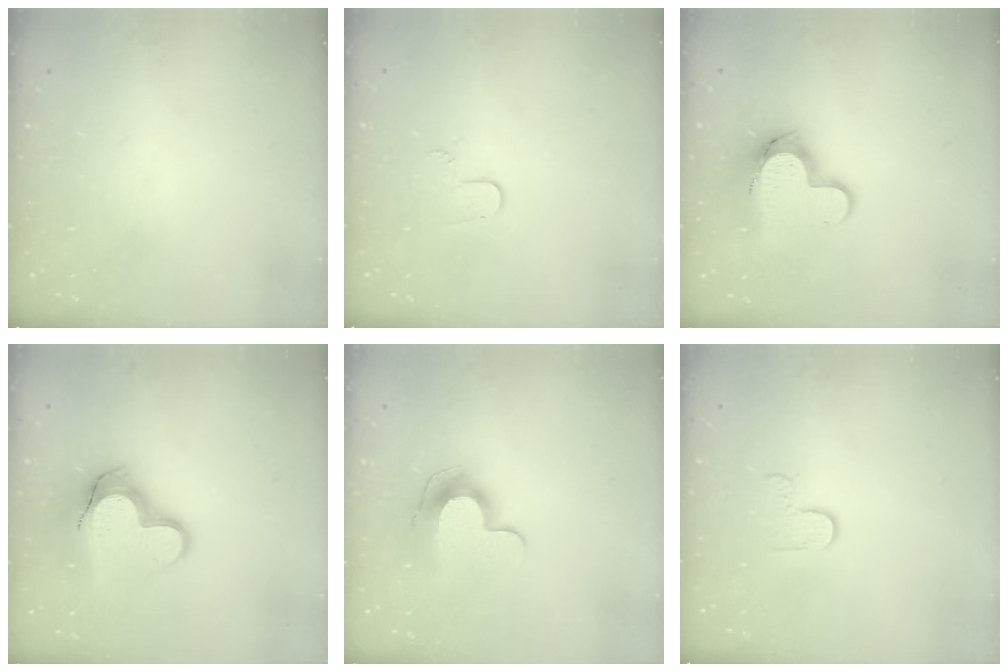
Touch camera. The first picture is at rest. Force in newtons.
{"total": 3.8, "press": 3.8, "slide": 0.4}
{"total": 11.9, "press": 11.8, "slide": 1.1}
{"total": 16.2, "press": 16.2, "slide": 1.3}
{"total": 10.2, "press": 10.2, "slide": 0.1}
{"total": 2.7, "press": 2.6, "slide": 0.4}